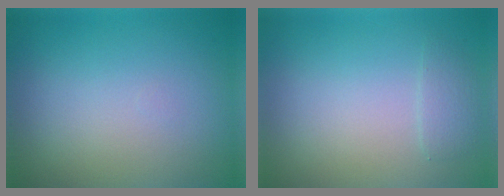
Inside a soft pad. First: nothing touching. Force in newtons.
{"total": 1.1, "press": 1.1, "slide": 0.2}